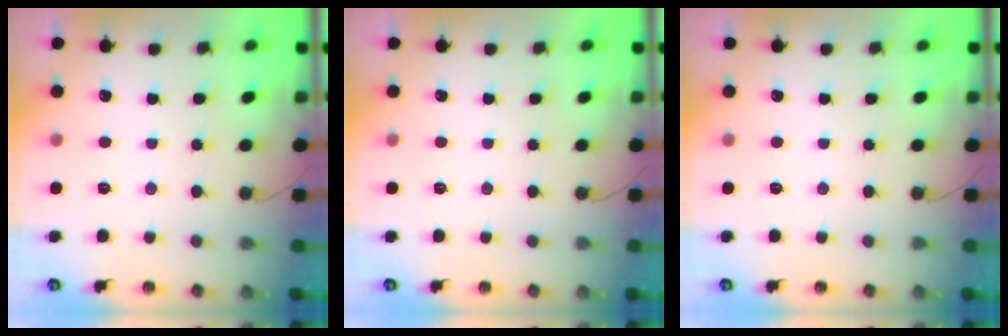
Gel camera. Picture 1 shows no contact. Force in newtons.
{"total": 0.0}
{"total": 0.0}